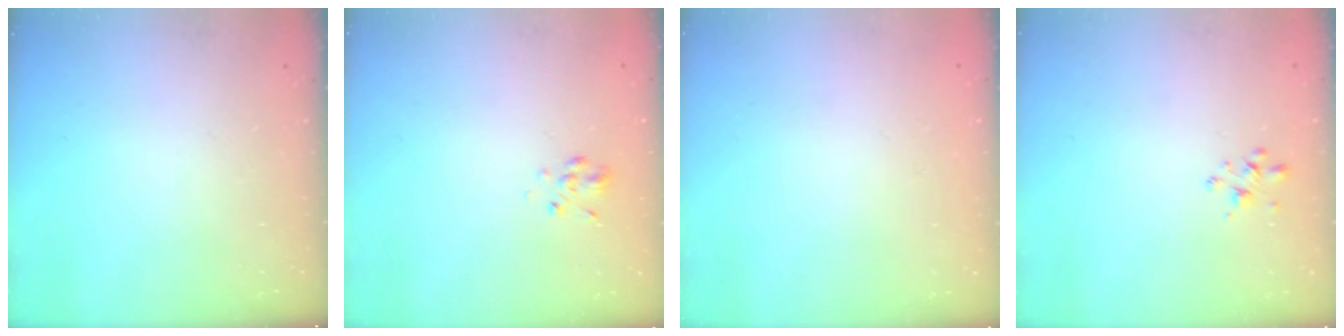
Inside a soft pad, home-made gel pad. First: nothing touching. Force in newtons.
{"total": 3.2, "press": 2.9, "slide": 1.3}
{"total": 1.7, "press": 1.7, "slide": 0.2}
{"total": 2.0, "press": 2.0, "slide": 0.4}